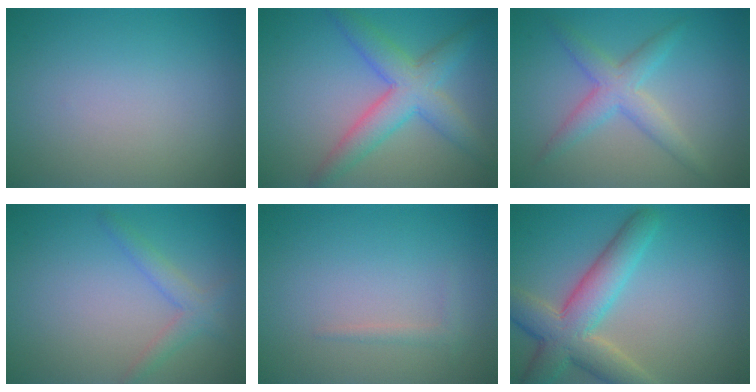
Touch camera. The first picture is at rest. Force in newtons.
{"total": 5.4, "press": 5.4, "slide": 0.1}
{"total": 3.4, "press": 3.4, "slide": 0.2}
{"total": 2.1, "press": 2.1, "slide": 0.1}
{"total": 0.8, "press": 0.8, "slide": 0.0}
{"total": 6.9, "press": 6.9, "slide": 0.5}